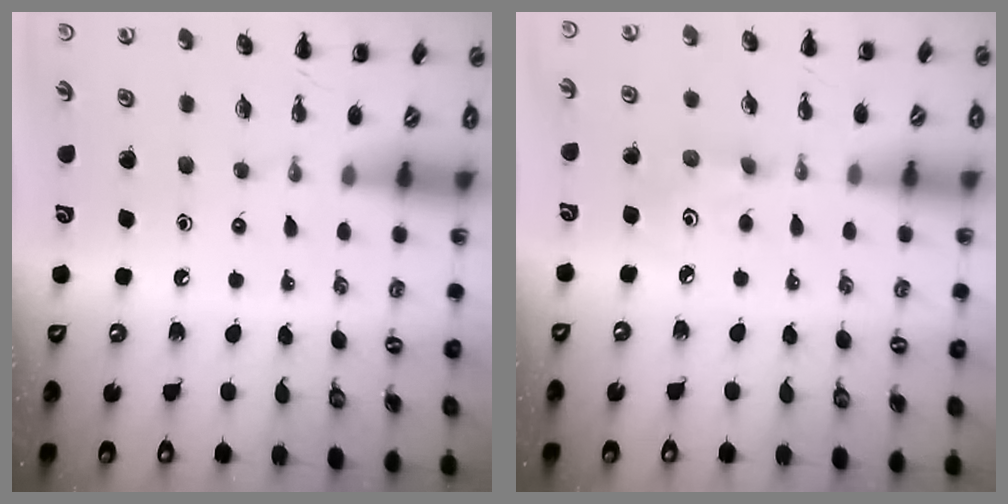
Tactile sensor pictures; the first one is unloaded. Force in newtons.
{"total": 2.7, "press": 2.7, "slide": 0.3}